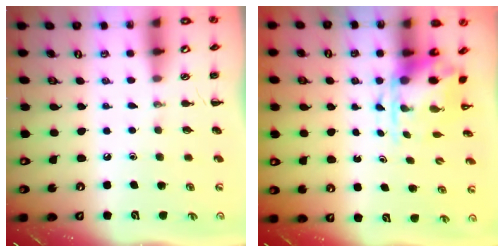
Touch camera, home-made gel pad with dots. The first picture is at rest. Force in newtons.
{"total": 3.7, "press": 3.6, "slide": 0.9}